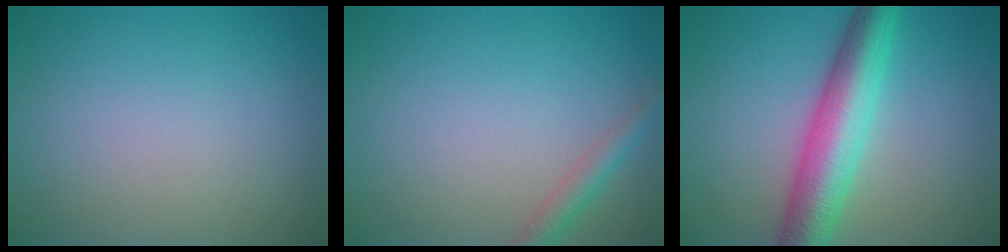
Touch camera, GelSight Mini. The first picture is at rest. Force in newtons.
{"total": 2.0, "press": 2.0, "slide": 0.1}
{"total": 7.3, "press": 7.3, "slide": 0.1}